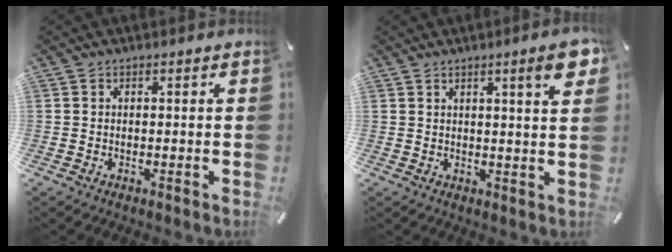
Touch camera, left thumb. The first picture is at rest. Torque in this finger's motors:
{"motor_torque": [1.10, 0.96, 0.83, -0.32, 0.13]}